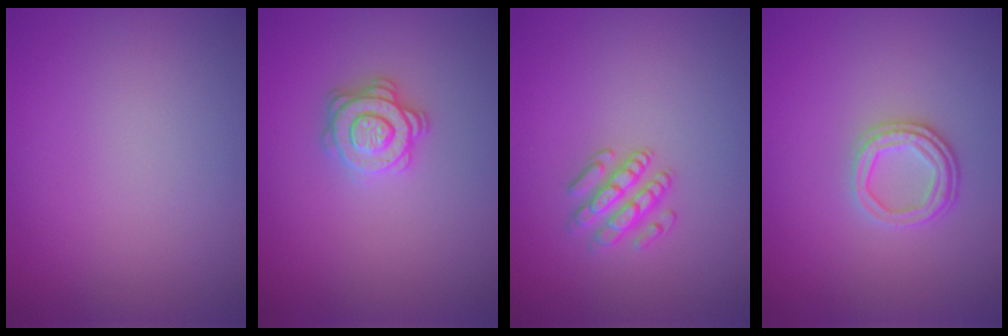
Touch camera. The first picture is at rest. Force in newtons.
{"total": 2.9, "press": 2.8, "slide": 0.9}
{"total": 2.5, "press": 2.3, "slide": 0.9}
{"total": 2.6, "press": 2.3, "slide": 1.3}